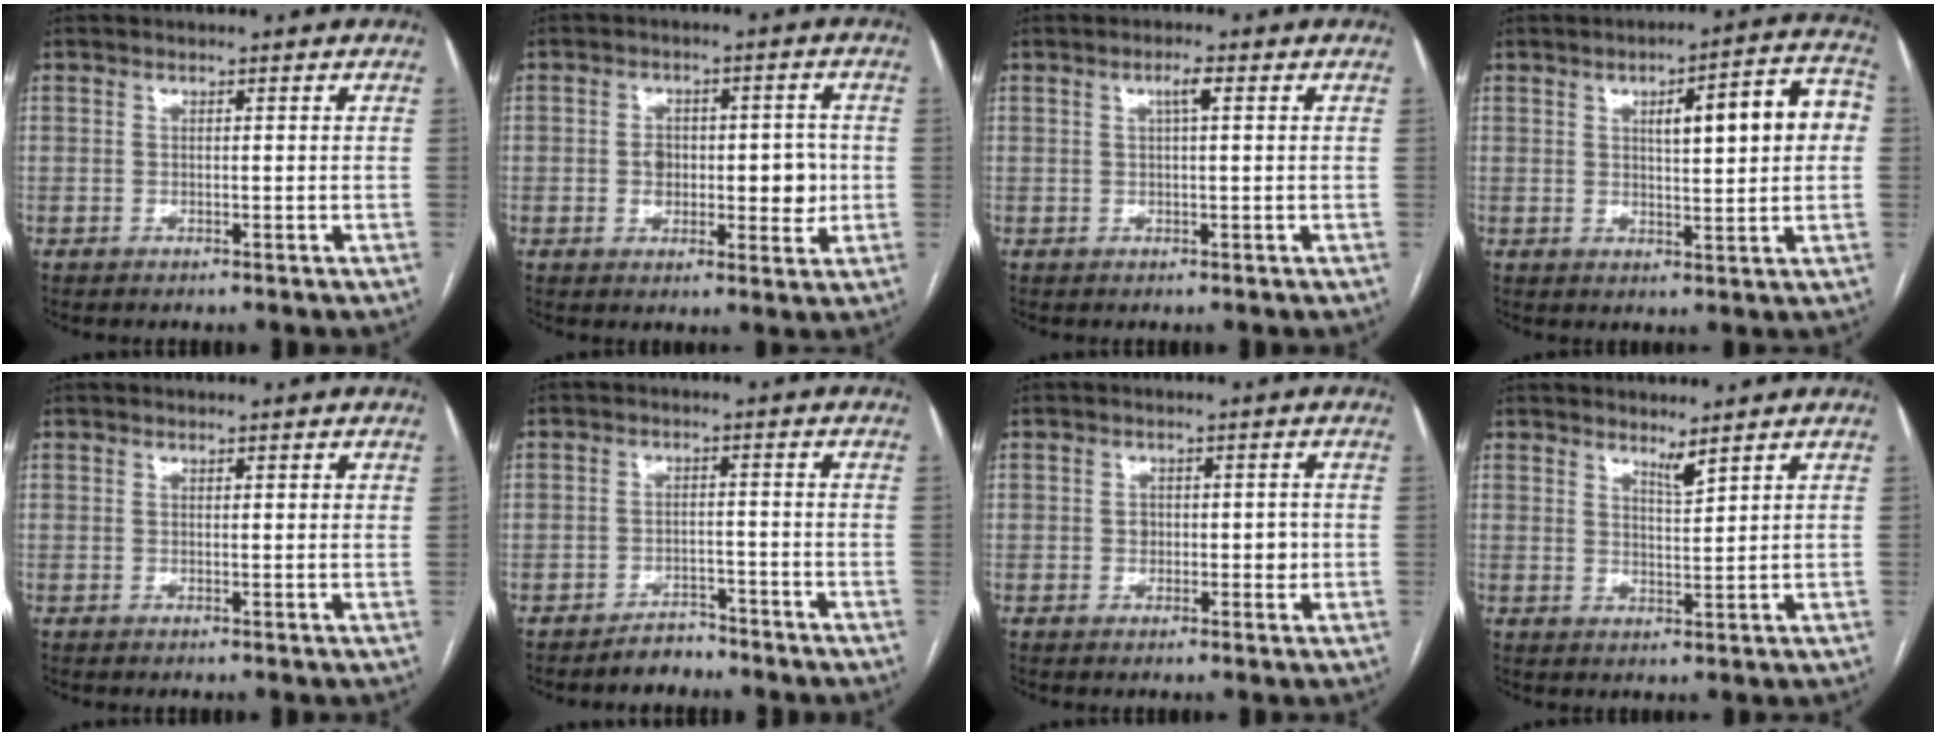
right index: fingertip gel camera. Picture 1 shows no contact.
{"total": 7.4, "force": [-0.4, 4.3, 6.0], "torque": [-0.071, 0.013, 0.002]}
{"total": 2.1, "force": [0.7, 0.1, 2.0], "torque": [-0.038, 0.003, 0.011]}
{"total": 11.5, "force": [2.1, 2.3, 11.1], "torque": [-0.149, 0.031, 0.027]}
{"total": 1.1, "force": [0.6, 0.3, 0.8], "torque": [-0.016, 0.001, 0.005]}
{"total": 3.2, "force": [-2.9, 1.3, 0.1], "torque": [-0.002, 0.003, -0.045]}
{"total": 2.8, "force": [-0.1, 1.9, 2.0], "torque": [-0.025, 0.004, 0.002]}
{"total": 2.9, "force": [2.0, -0.3, 2.1], "torque": [-0.042, -0.010, 0.037]}